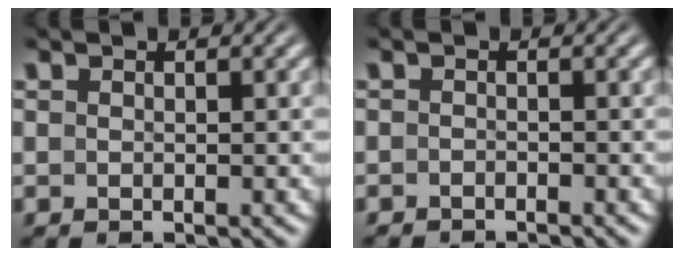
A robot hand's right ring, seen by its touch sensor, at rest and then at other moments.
{"total": 1.5, "force": [-1.5, 0.0, -0.3], "torque": [-0.002, -0.014, -0.019]}